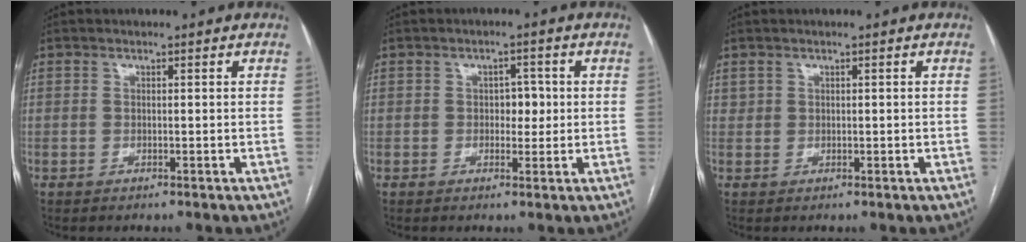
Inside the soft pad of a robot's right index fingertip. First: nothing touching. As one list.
[{"total": 3.0, "force": [0.1, 2.0, 2.3], "torque": [-0.026, 0.008, 0.002]}, {"total": 0.8, "force": [0.4, 0.7, 0.3], "torque": [-0.006, 0.008, 0.010]}]